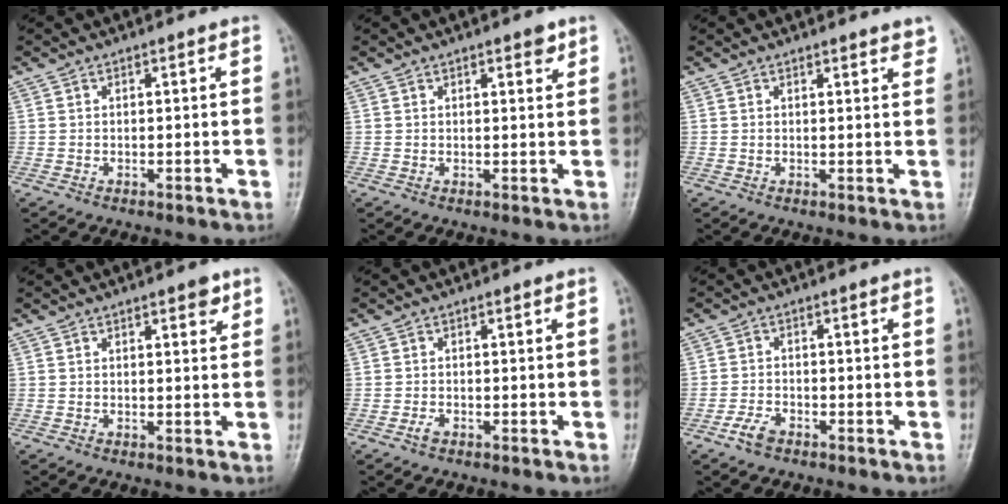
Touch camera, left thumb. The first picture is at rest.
{"total": 2.6, "force": [1.6, 1.0, 1.8], "torque": [-0.015, -0.008, 0.020]}
{"total": 2.5, "force": [2.1, 0.7, 1.3], "torque": [-0.002, -0.007, 0.023]}
{"total": 2.8, "force": [1.6, 1.1, 2.0], "torque": [-0.015, -0.006, 0.019]}
{"total": 1.3, "force": [-0.8, 0.7, 0.7], "torque": [-0.016, 0.001, -0.017]}
{"total": 3.2, "force": [-2.2, 1.6, 1.8], "torque": [-0.038, 0.010, -0.041]}